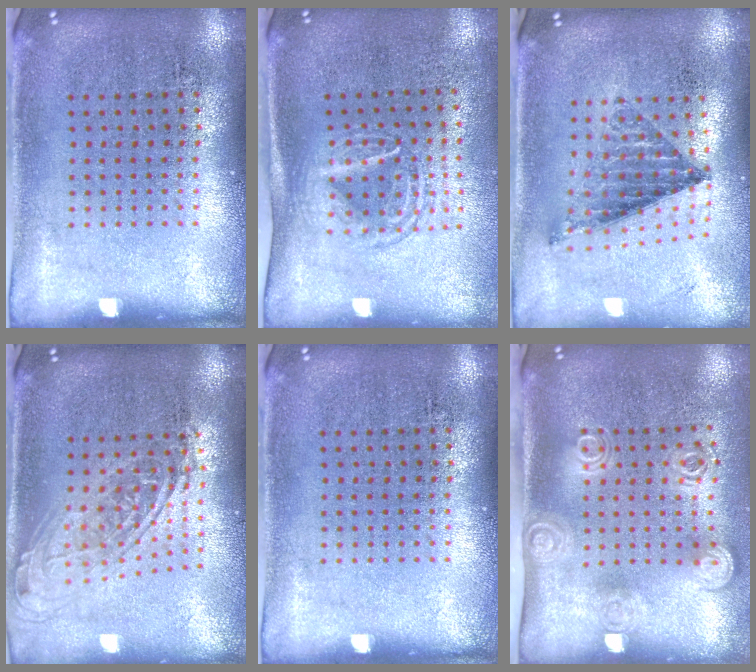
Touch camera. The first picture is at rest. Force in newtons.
{"total": 1.6, "press": 1.3, "slide": 1.0}
{"total": 0.9, "press": 0.9, "slide": 0.2}
{"total": 1.8, "press": 1.4, "slide": 1.2}
{"total": 0.0}
{"total": 1.9, "press": 1.4, "slide": 1.3}